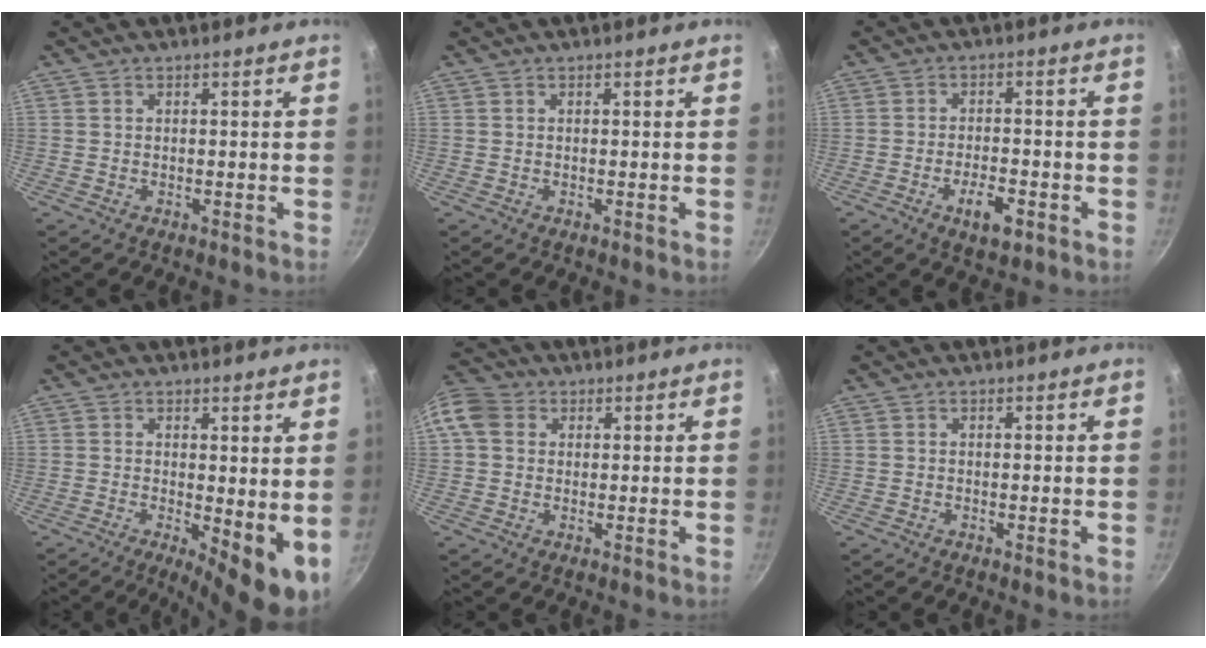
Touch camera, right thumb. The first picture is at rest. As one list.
[{"total": 0.0}, {"total": 5.9, "force": [-2.7, 2.4, 4.6], "torque": [-0.068, 0.014, -0.043]}, {"total": 9.4, "force": [-0.4, 3.5, 8.7], "torque": [-0.104, -0.010, 0.001]}, {"total": 9.2, "force": [1.9, 7.7, 4.6], "torque": [-0.082, 0.019, 0.021]}, {"total": 0.0}]